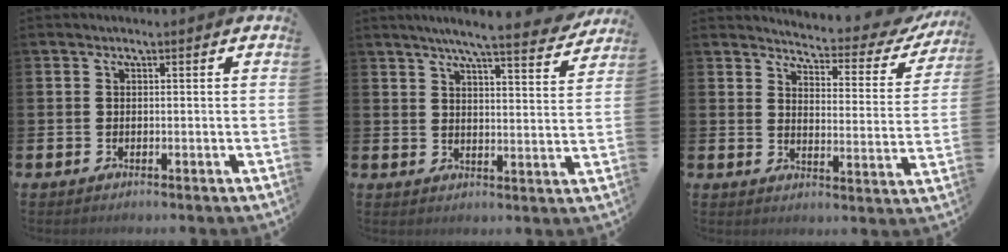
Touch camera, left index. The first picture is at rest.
{"total": 6.7, "force": [6.2, 0.0, 2.5], "torque": [-0.057, -0.034, 0.104]}
{"total": 3.7, "force": [3.5, 0.7, 0.7], "torque": [-0.033, -0.038, 0.052]}